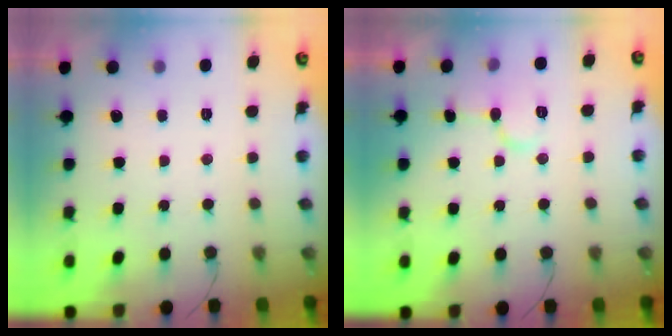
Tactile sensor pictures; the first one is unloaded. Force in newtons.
{"total": 8.3, "press": 8.3, "slide": 0.5}